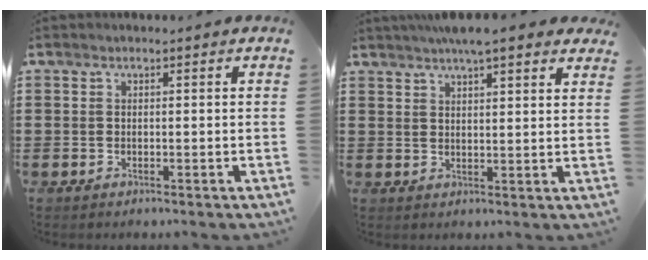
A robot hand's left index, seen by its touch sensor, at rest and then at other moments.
{"total": 5.6, "force": [4.7, 0.7, 2.9], "torque": [-0.060, -0.004, 0.084]}